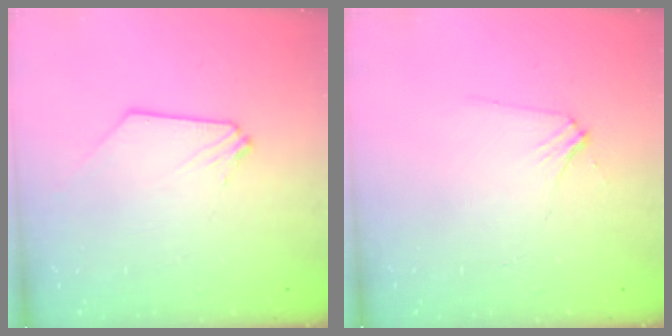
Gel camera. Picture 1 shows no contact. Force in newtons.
{"total": 3.2, "press": 3.2, "slide": 0.5}